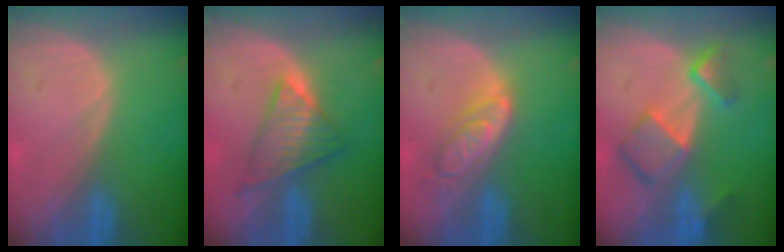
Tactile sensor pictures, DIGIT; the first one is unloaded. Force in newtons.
{"total": 6.6, "press": 6.3, "slide": 1.8}
{"total": 6.2, "press": 5.5, "slide": 3.0}
{"total": 7.8, "press": 6.7, "slide": 3.9}